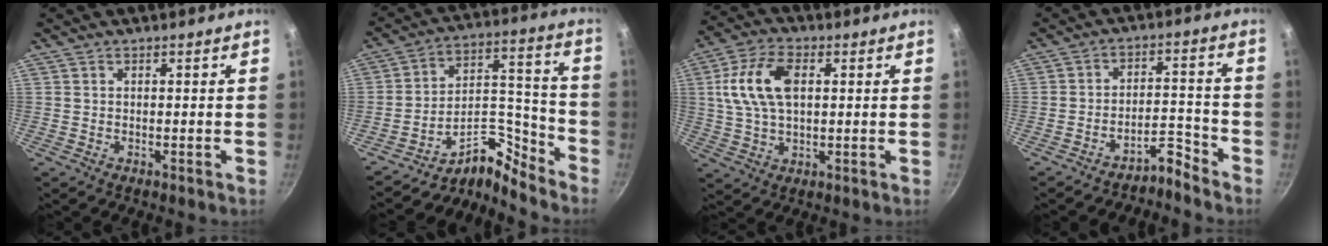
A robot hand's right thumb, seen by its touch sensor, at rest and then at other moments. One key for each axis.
{"total": 10.8, "fx": -10.2, "fy": 2.8, "fz": 2.4, "tx": -0.006, "ty": 0.129, "tz": -0.193}
{"total": 12.3, "fx": 2.5, "fy": 7.1, "fz": 9.7, "tx": -0.181, "ty": 0.014, "tz": 0.041}
{"total": 5.1, "fx": -4.7, "fy": 1.2, "fz": 1.6, "tx": -0.010, "ty": 0.053, "tz": -0.083}